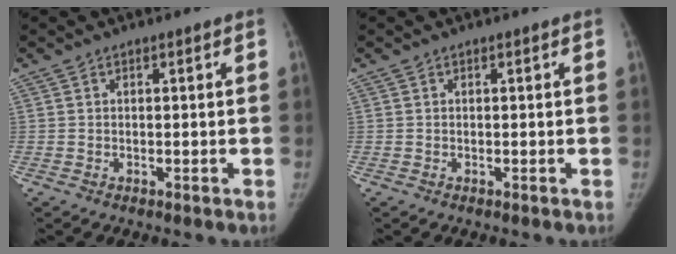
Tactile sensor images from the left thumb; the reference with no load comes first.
{"total": 0.0}